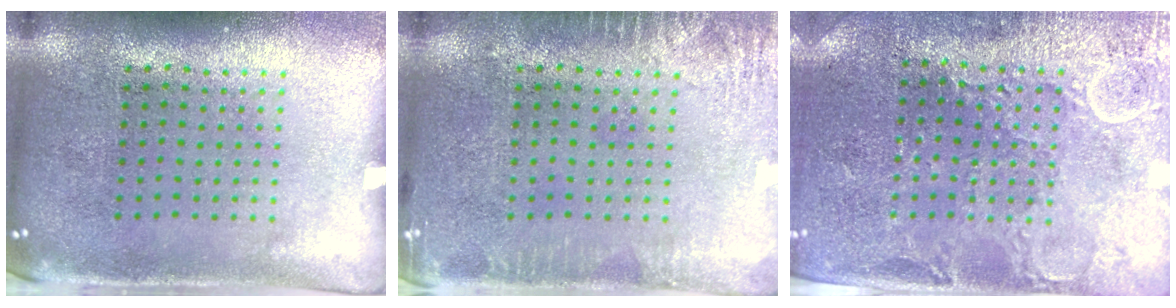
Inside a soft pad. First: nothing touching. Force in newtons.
{"total": 2.3, "press": 2.2, "slide": 0.2}
{"total": 2.9, "press": 2.8, "slide": 0.4}